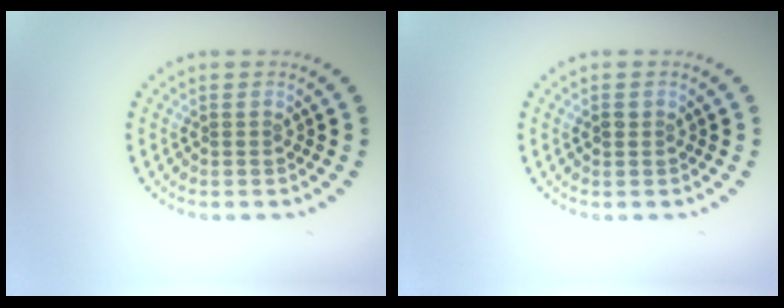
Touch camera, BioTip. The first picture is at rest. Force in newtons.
{"total": 0.7, "press": 0.7, "slide": 0.1}